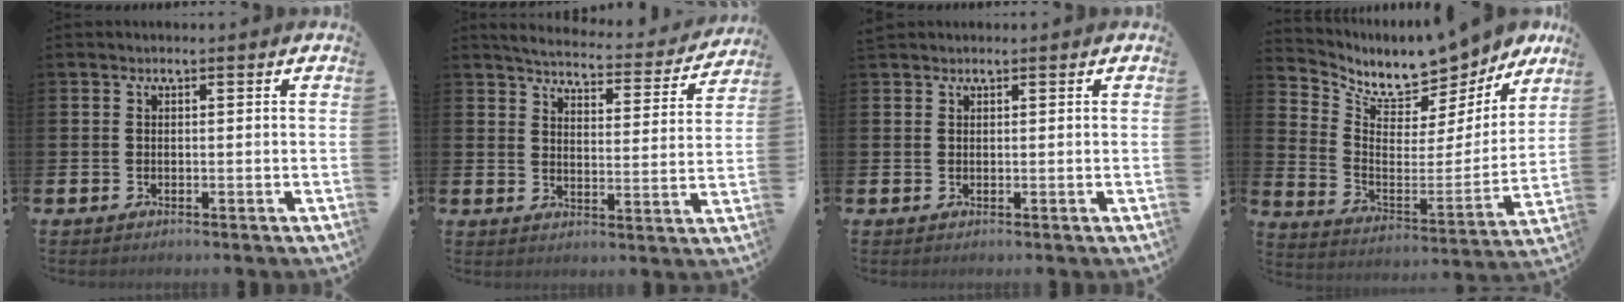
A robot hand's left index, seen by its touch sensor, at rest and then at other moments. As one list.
[{"total": 4.9, "force": [4.7, 0.6, 1.2], "torque": [-0.038, -0.039, 0.077]}, {"total": 0.9, "force": [0.9, 0.2, -0.2], "torque": [0.017, -0.004, 0.013]}, {"total": 9.0, "force": [8.4, 2.8, 1.5], "torque": [-0.058, -0.073, 0.141]}]